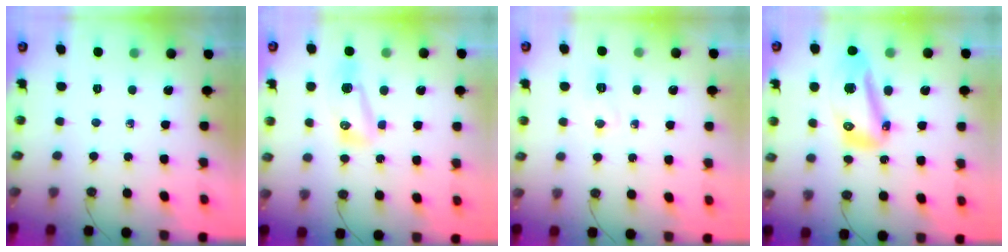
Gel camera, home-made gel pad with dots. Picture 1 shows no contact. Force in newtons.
{"total": 8.3, "press": 8.1, "slide": 1.5}
{"total": 4.2, "press": 4.1, "slide": 0.5}
{"total": 14.8, "press": 14.6, "slide": 2.7}